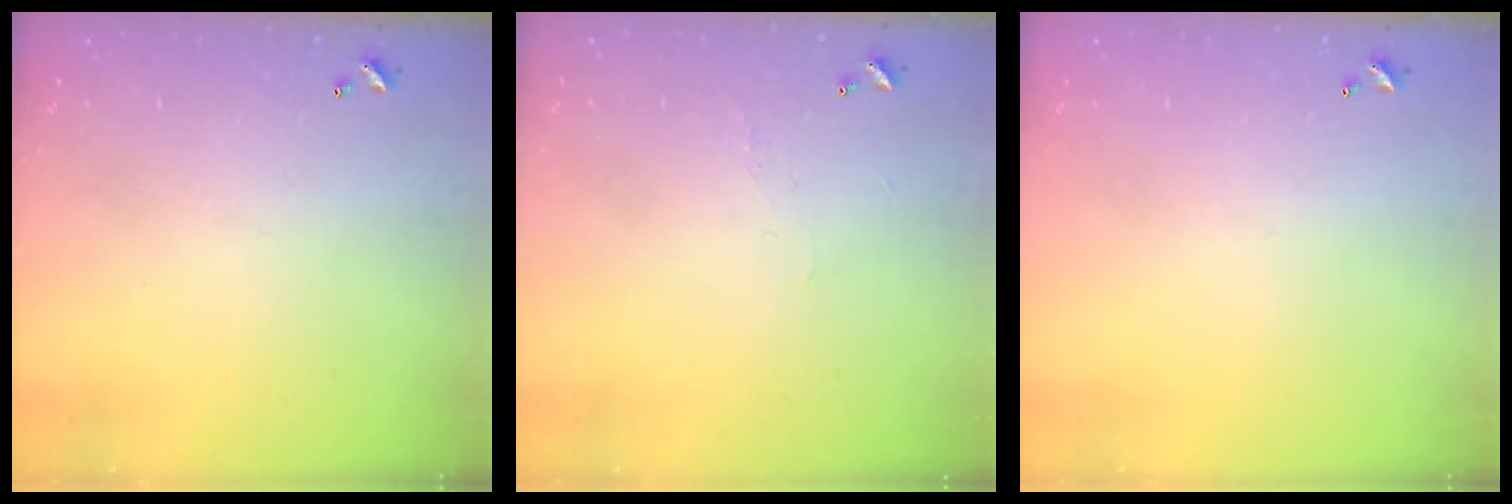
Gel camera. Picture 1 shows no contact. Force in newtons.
{"total": 0.9, "press": 0.7, "slide": 0.6}
{"total": 0.0}